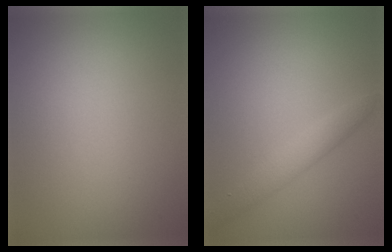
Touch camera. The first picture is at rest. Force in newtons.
{"total": 2.2, "press": 2.2, "slide": 0.1}